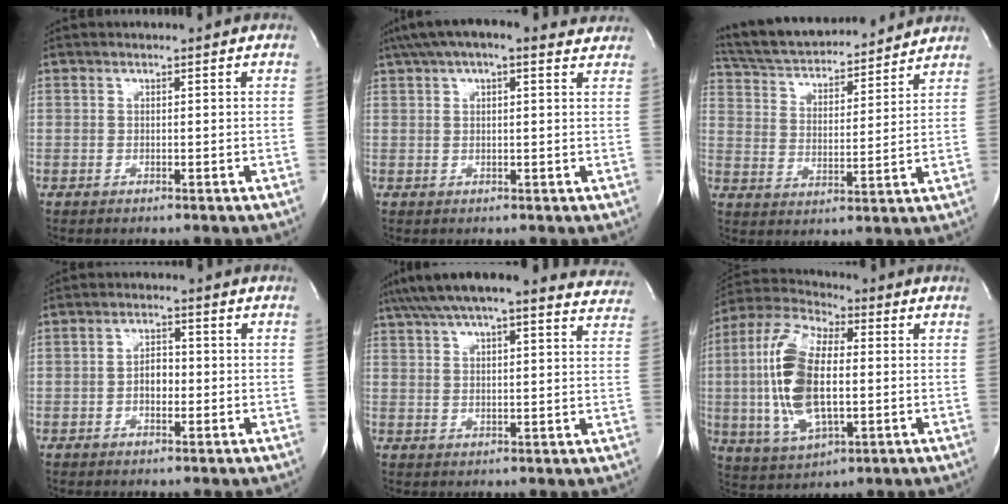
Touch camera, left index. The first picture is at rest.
{"total": 11.9, "force": [9.2, 3.2, 6.8], "torque": [-0.116, 0.048, 0.122]}
{"total": 19.5, "force": [18.0, 4.1, 6.2], "torque": [-0.116, 0.024, 0.279]}
{"total": 3.3, "force": [-0.7, 1.8, 2.7], "torque": [-0.046, 0.008, -0.011]}
{"total": 24.9, "force": [21.6, 4.7, 11.4], "torque": [-0.187, 0.004, 0.266]}
{"total": 15.7, "force": [-0.4, 6.4, 14.3], "torque": [-0.319, 0.007, -0.007]}